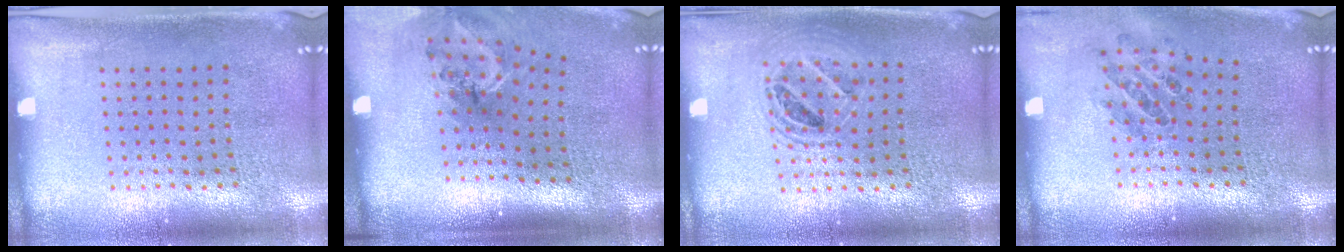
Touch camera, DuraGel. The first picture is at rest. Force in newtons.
{"total": 1.4, "press": 1.1, "slide": 0.9}
{"total": 1.4, "press": 1.3, "slide": 0.6}
{"total": 0.8, "press": 0.8, "slide": 0.1}